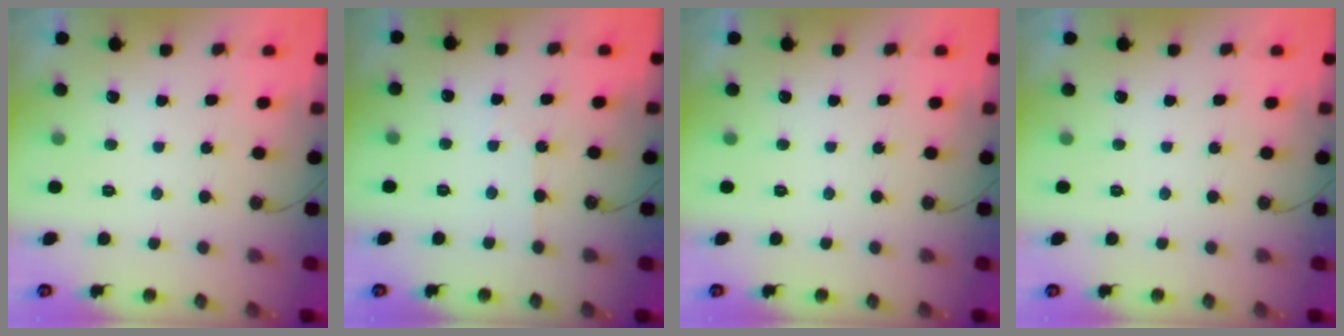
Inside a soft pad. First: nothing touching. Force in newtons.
{"total": 2.2, "press": 2.1, "slide": 0.4}
{"total": 0.0}
{"total": 0.0}